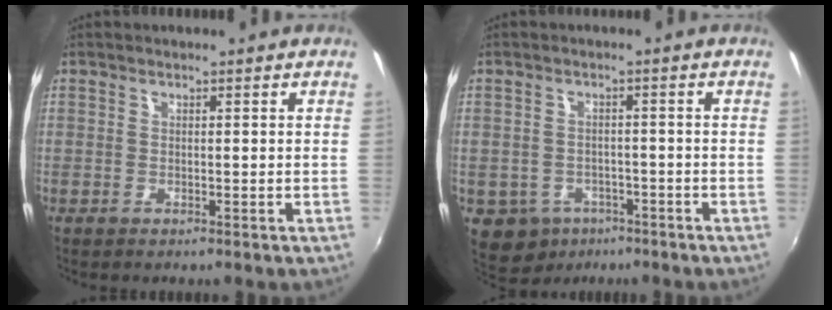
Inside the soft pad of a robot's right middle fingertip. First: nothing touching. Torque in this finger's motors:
{"motor_torque": [0.41, -0.57, 0.00, 0.01]}